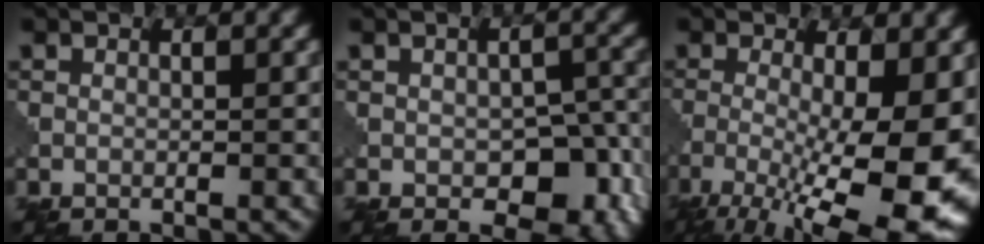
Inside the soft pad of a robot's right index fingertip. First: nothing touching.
{"total": 7.2, "force": [-1.9, 4.5, 5.2], "torque": [-0.069, -0.022, -0.014]}
{"total": 15.0, "force": [-4.2, 5.2, 13.4], "torque": [-0.200, -0.027, -0.052]}